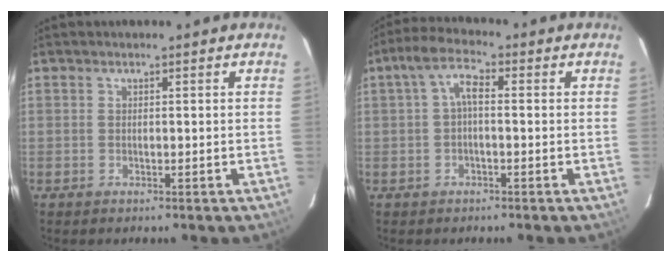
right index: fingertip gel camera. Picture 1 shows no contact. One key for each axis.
{"total": 4.4, "fx": 0.1, "fy": 1.7, "fz": 4.0, "tx": -0.085, "ty": 0.018, "tz": 0.002}